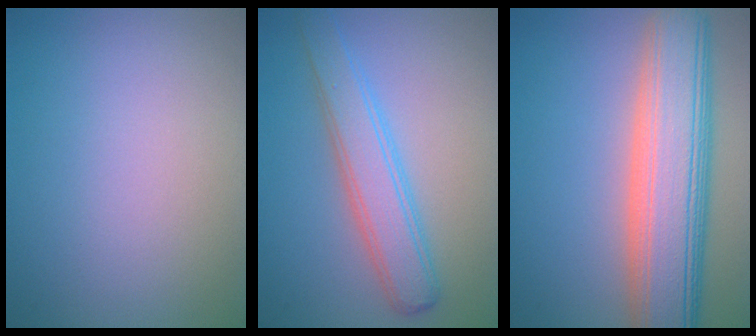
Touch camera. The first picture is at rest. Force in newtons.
{"total": 4.3, "press": 4.3, "slide": 0.1}
{"total": 9.7, "press": 9.7, "slide": 0.6}